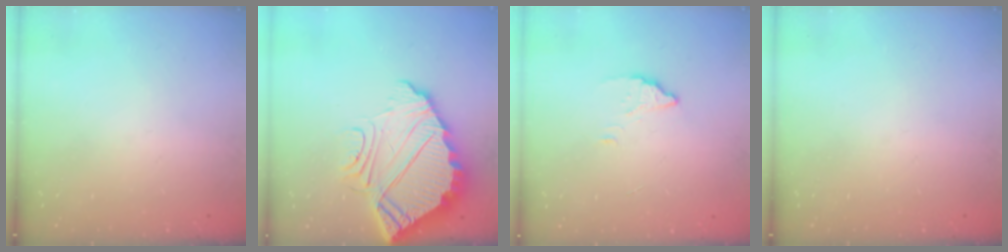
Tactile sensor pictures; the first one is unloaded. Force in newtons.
{"total": 9.6, "press": 9.6, "slide": 0.5}
{"total": 2.7, "press": 2.7, "slide": 0.2}
{"total": 0.0}